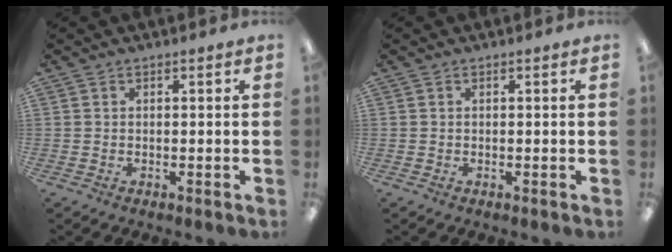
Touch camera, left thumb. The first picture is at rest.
{"total": 0.0}